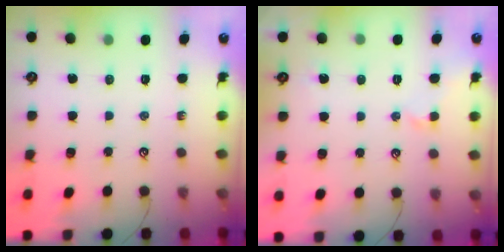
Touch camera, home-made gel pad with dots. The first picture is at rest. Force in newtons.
{"total": 0.9, "press": 0.8, "slide": 0.3}